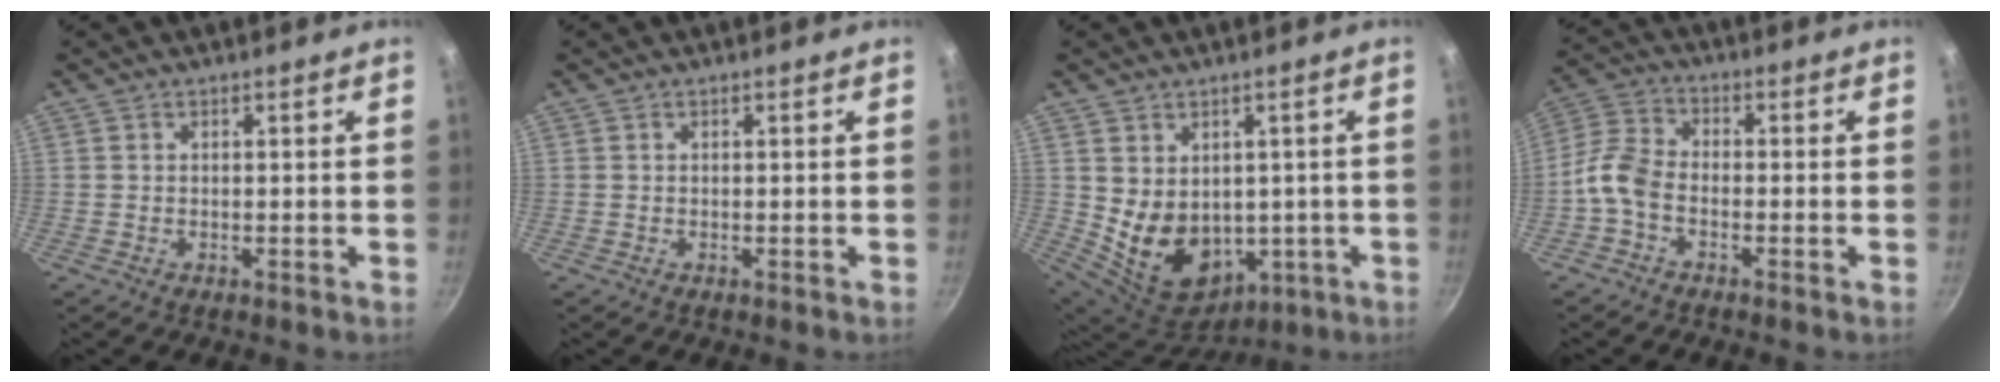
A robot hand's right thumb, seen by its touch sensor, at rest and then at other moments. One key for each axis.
{"total": 0.0}
{"total": 12.9, "fx": 0.3, "fy": 10.1, "fz": 8.0, "tx": -0.116, "ty": -0.022, "tz": 0.042}
{"total": 6.4, "fx": -2.9, "fy": 3.8, "fz": 4.3, "tx": -0.093, "ty": 0.034, "tz": -0.074}